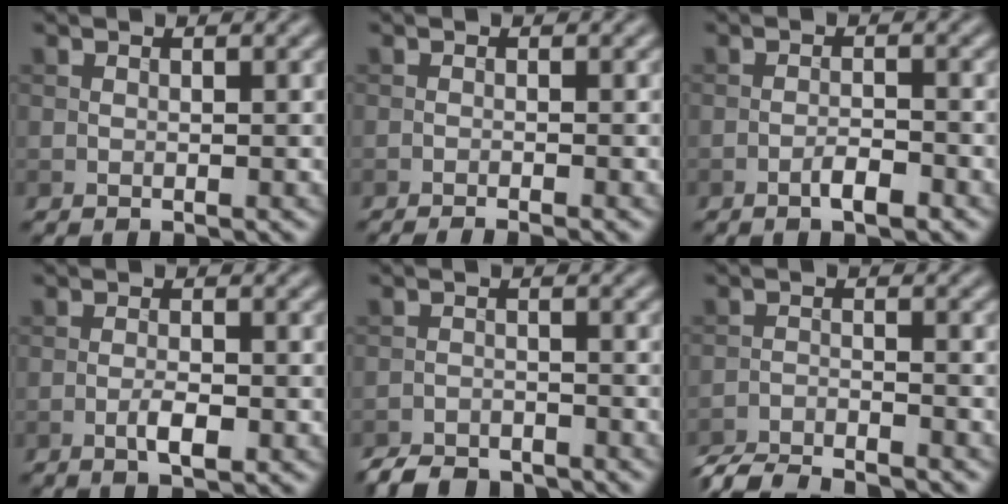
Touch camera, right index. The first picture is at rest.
{"total": 2.2, "force": [-1.5, 0.4, 1.6], "torque": [-0.020, 0.001, -0.029]}
{"total": 2.0, "force": [-1.2, 0.5, 1.5], "torque": [-0.026, 0.004, -0.023]}
{"total": 2.1, "force": [-0.9, 0.6, 1.8], "torque": [-0.034, 0.001, -0.018]}
{"total": 3.6, "force": [-3.4, 1.1, 0.8], "torque": [-0.008, -0.004, -0.063]}
{"total": 5.4, "force": [-5.2, 0.6, 1.3], "torque": [-0.028, -0.015, -0.095]}